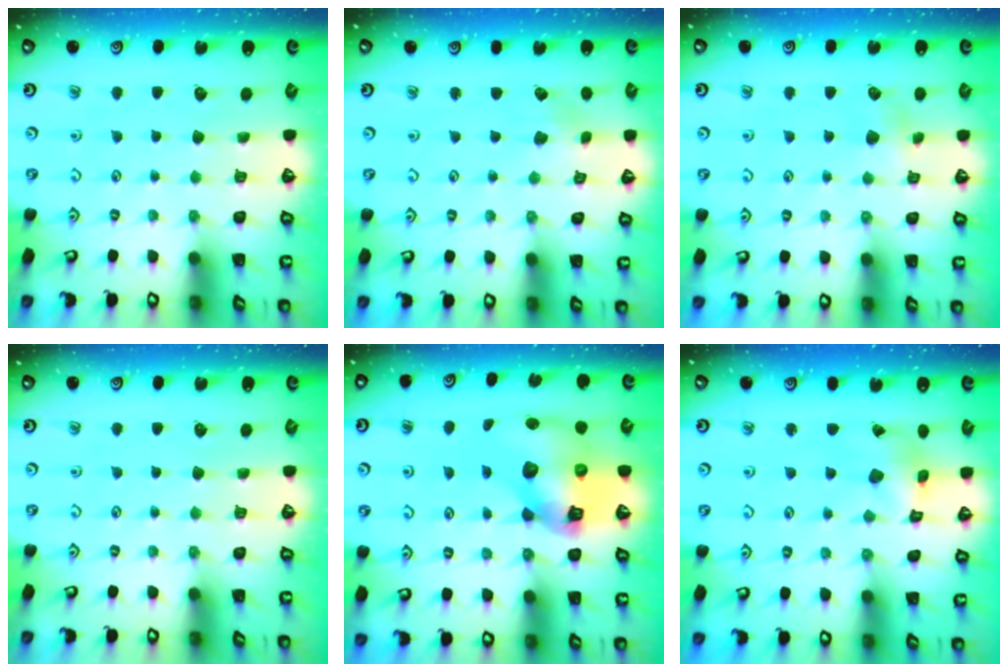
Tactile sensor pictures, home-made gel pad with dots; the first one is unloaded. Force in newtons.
{"total": 1.9, "press": 1.9, "slide": 0.3}
{"total": 3.9, "press": 3.9, "slide": 0.3}
{"total": 0.0}
{"total": 13.1, "press": 12.9, "slide": 2.0}
{"total": 7.5, "press": 7.5, "slide": 0.8}